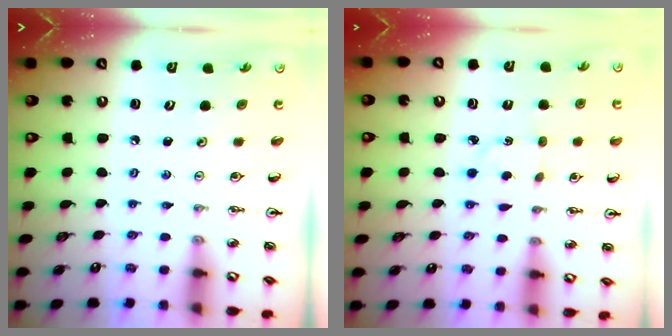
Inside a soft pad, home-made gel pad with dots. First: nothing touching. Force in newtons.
{"total": 2.3, "press": 2.1, "slide": 0.8}